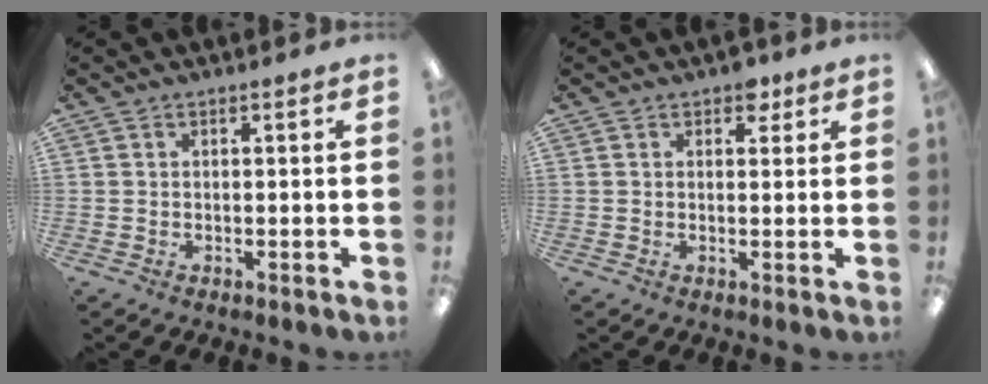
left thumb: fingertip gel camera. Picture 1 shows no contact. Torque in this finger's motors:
{"motor_torque": [0.27, 0.11, 0.09, -0.18, 0.00]}